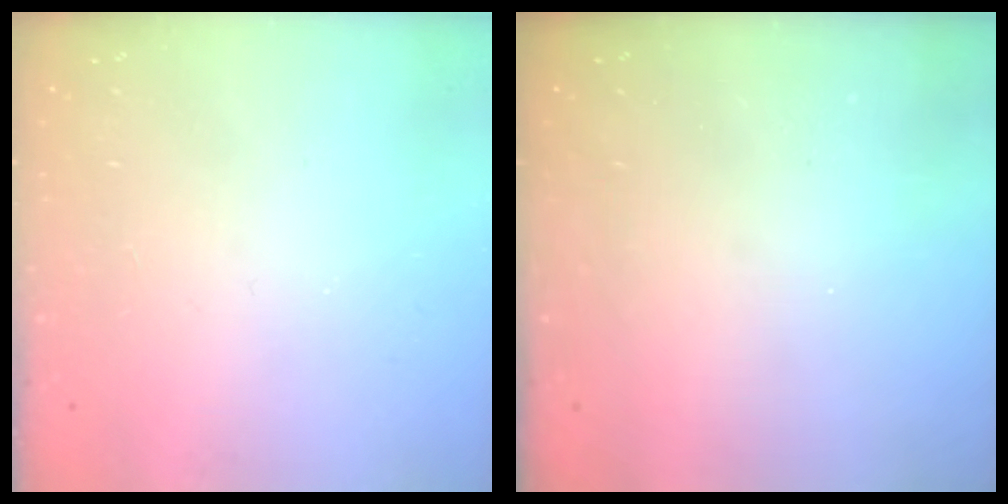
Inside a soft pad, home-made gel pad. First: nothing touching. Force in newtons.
{"total": 0.0}